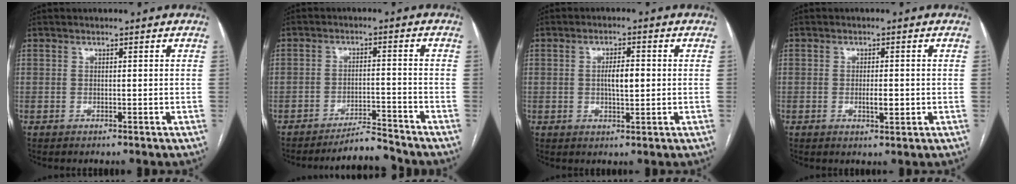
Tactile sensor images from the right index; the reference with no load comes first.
{"total": 5.1, "force": [-5.0, -0.2, 0.5], "torque": [-0.003, -0.003, -0.083]}
{"total": 4.1, "force": [0.1, 1.2, 3.9], "torque": [-0.067, 0.004, 0.002]}
{"total": 2.7, "force": [-0.5, 0.8, 2.6], "torque": [-0.046, -0.002, -0.005]}